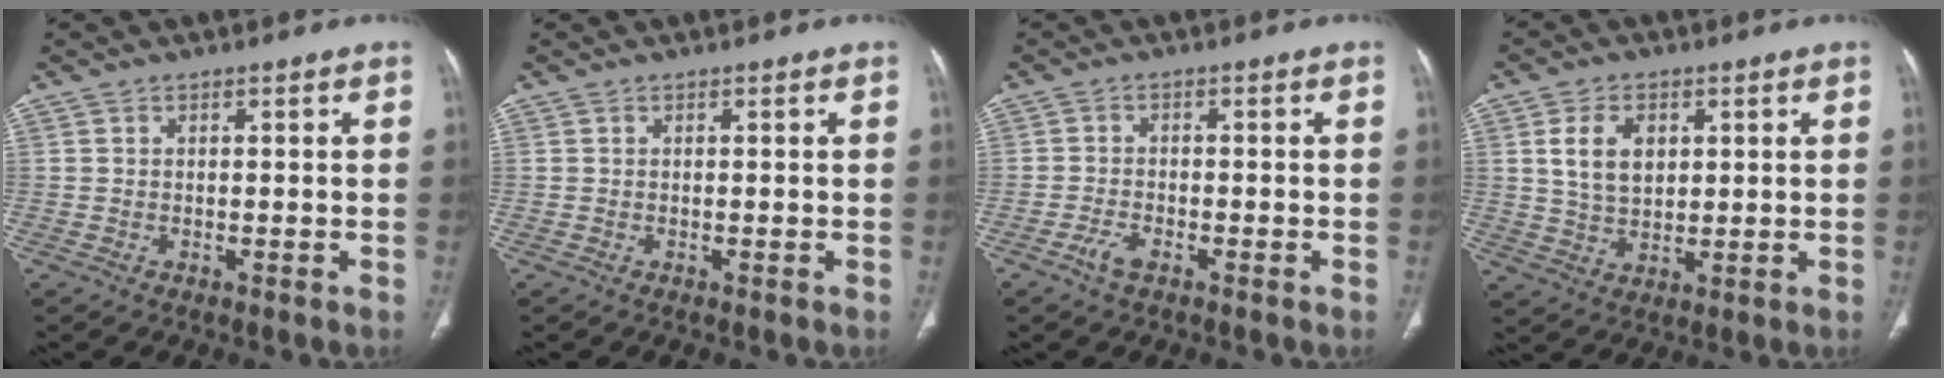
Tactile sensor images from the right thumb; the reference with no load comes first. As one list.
[{"total": 0.0}, {"total": 2.9, "force": [-1.9, 1.3, 1.8], "torque": [-0.042, 0.009, -0.036]}, {"total": 8.1, "force": [2.3, 5.3, 5.6], "torque": [-0.085, -0.010, 0.049]}]